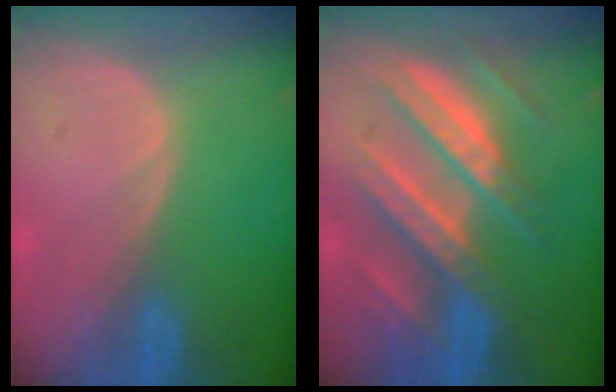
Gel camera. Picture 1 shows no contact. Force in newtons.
{"total": 10.8, "press": 10.7, "slide": 1.1}